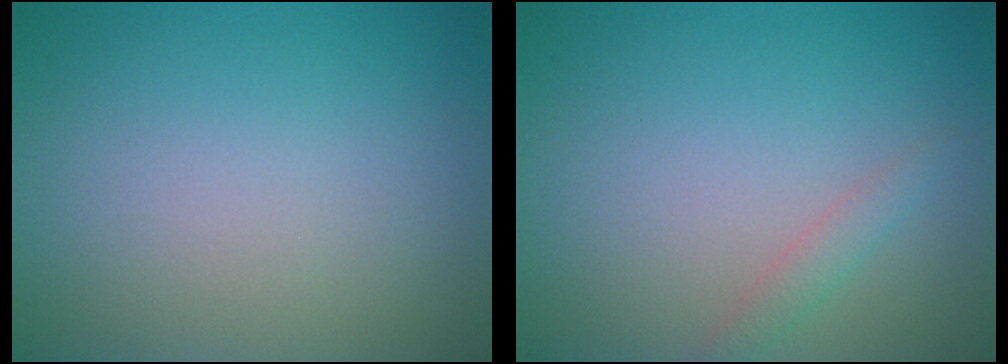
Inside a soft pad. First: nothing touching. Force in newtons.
{"total": 1.2, "press": 1.2, "slide": 0.1}